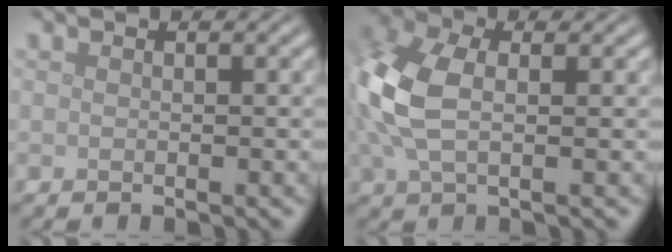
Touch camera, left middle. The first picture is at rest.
{"total": 7.9, "force": [0.6, 4.9, 6.2], "torque": [-0.179, 0.002, 0.009]}